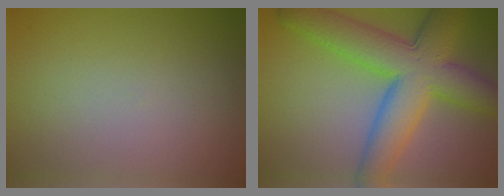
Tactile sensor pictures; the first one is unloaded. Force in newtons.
{"total": 10.2, "press": 10.2, "slide": 0.2}